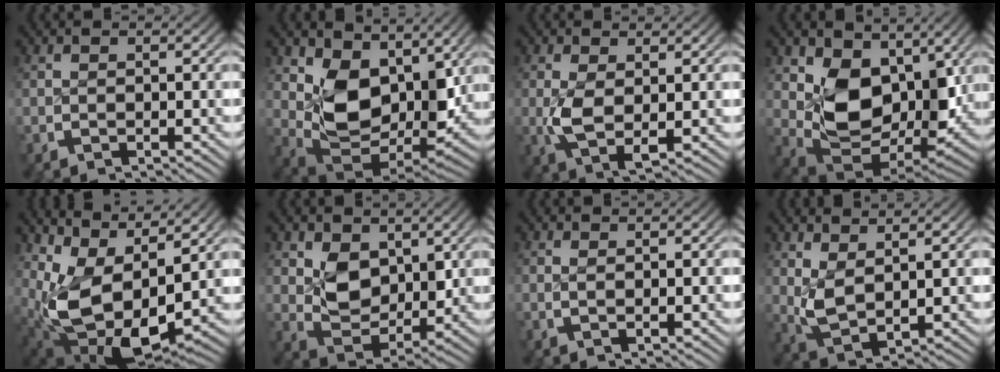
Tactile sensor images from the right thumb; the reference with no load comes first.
{"total": 10.6, "force": [0.4, 6.6, 8.3], "torque": [-0.179, -0.057, 0.029]}
{"total": 4.3, "force": [0.1, 2.5, 3.6], "torque": [-0.092, -0.023, 0.014]}
{"total": 11.7, "force": [-0.2, 7.6, 8.9], "torque": [-0.192, -0.062, 0.021]}
{"total": 14.2, "force": [-0.8, 9.1, 10.9], "torque": [-0.241, -0.068, 0.022]}
{"total": 5.7, "force": [0.9, 3.9, 4.0], "torque": [-0.095, -0.033, 0.025]}
{"total": 0.6, "force": [0.4, 0.0, 0.5], "torque": [-0.010, -0.007, 0.011]}
{"total": 4.9, "force": [1.2, 3.3, 3.5], "torque": [-0.087, -0.023, 0.037]}